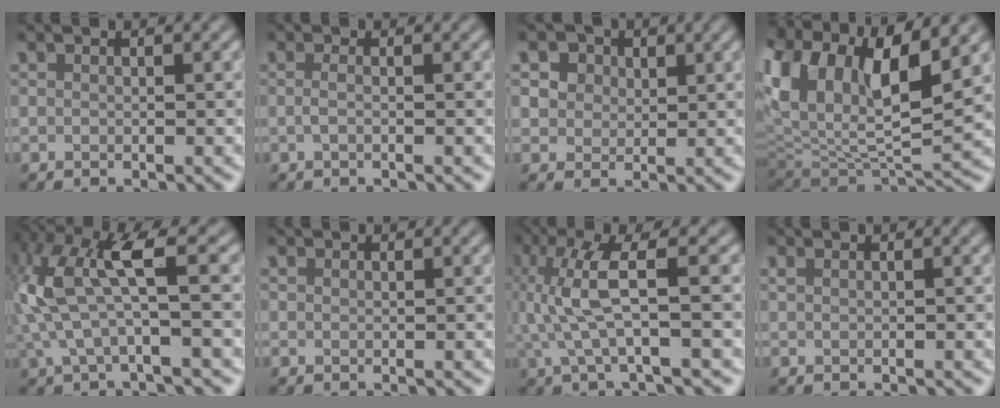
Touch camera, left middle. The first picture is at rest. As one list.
[{"total": 1.0, "force": [-0.1, 0.3, 1.0], "torque": [-0.020, -0.004, -0.005]}, {"total": 5.2, "force": [2.6, 3.9, 2.2], "torque": [-0.052, 0.009, 0.036]}, {"total": 12.2, "force": [5.4, 5.2, 9.6], "torque": [-0.210, 0.010, 0.098]}, {"total": 7.6, "force": [1.5, 2.2, 7.1], "torque": [-0.169, 0.012, 0.031]}, {"total": 0.5, "force": [0.5, 0.2, 0.0], "torque": [0.000, 0.001, 0.011]}, {"total": 5.7, "force": [0.5, 1.1, 5.5], "torque": [-0.128, 0.010, 0.012]}, {"total": 0.7, "force": [0.6, 0.2, 0.3], "torque": [-0.006, 0.003, 0.010]}]